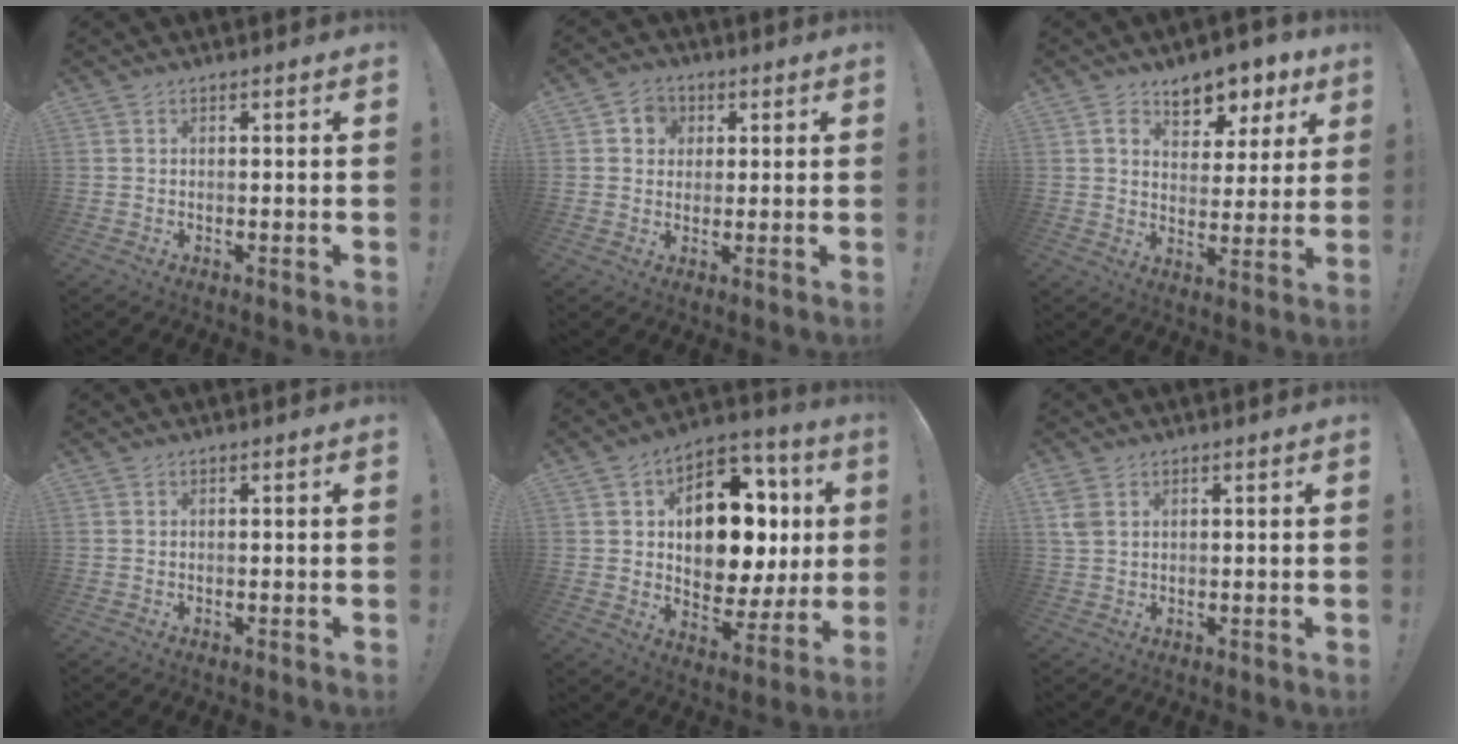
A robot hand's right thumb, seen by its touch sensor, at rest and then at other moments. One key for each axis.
{"total": 5.7, "fx": 1.5, "fy": 5.2, "fz": 1.6, "tx": -0.022, "ty": 0.000, "tz": 0.029}
{"total": 9.2, "fx": 6.3, "fy": 5.3, "fz": 3.9, "tx": -0.045, "ty": -0.045, "tz": 0.116}
{"total": 0.0}
{"total": 17.8, "fx": 3.5, "fy": 12.8, "fz": 11.9, "tx": -0.159, "ty": 0.000, "tz": 0.074}
{"total": 3.5, "fx": 1.7, "fy": 2.1, "fz": 2.2, "tx": -0.036, "ty": -0.002, "tz": 0.033}